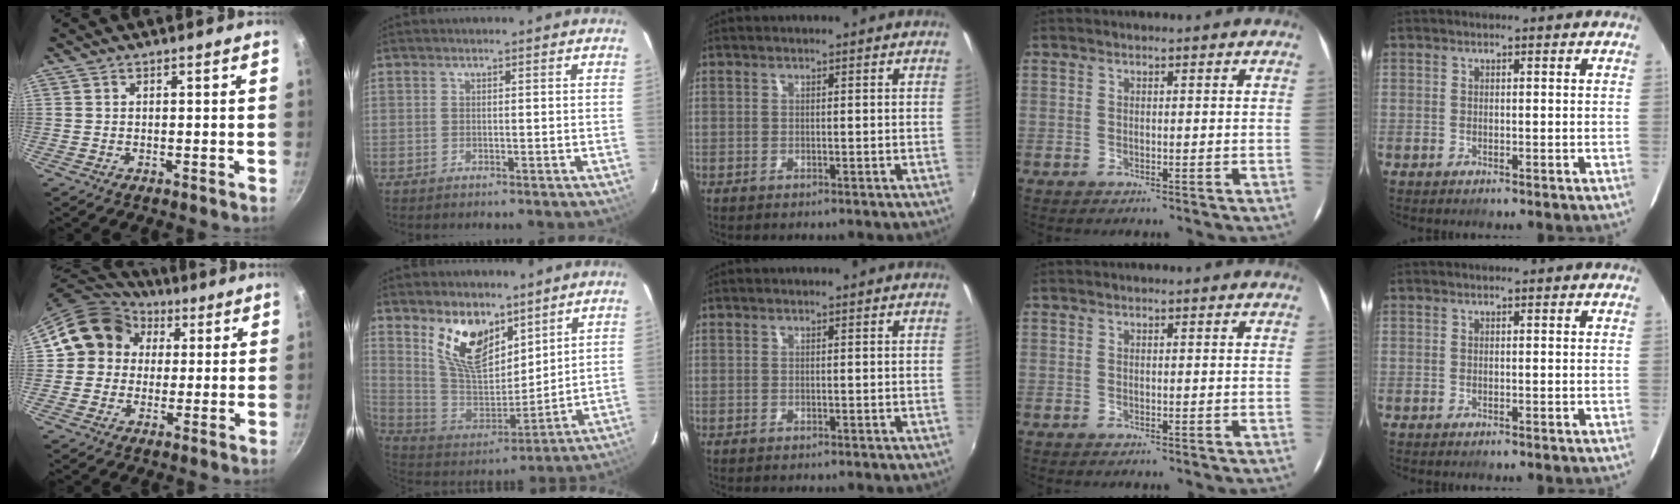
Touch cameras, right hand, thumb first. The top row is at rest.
{"thumb": {"total": 12.7, "force": [2.5, 11.5, 4.9], "torque": [-0.049, 0.024, 0.024]}, "index": {"total": 14.5, "force": [9.0, 7.4, 8.5], "torque": [-0.166, -0.006, 0.181]}}